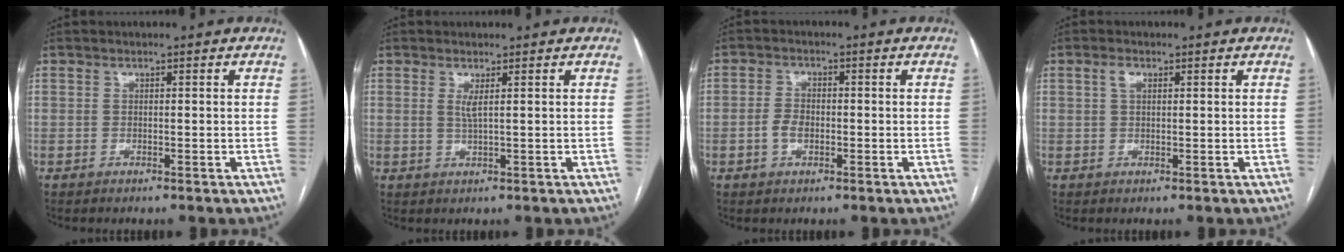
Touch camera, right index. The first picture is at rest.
{"total": 1.5, "force": [0.5, -0.1, 1.4], "torque": [-0.034, -0.006, 0.012]}
{"total": 3.1, "force": [-0.9, 1.9, 2.3], "torque": [-0.050, 0.006, -0.017]}
{"total": 1.6, "force": [0.6, 0.9, 1.2], "torque": [-0.025, 0.007, 0.013]}